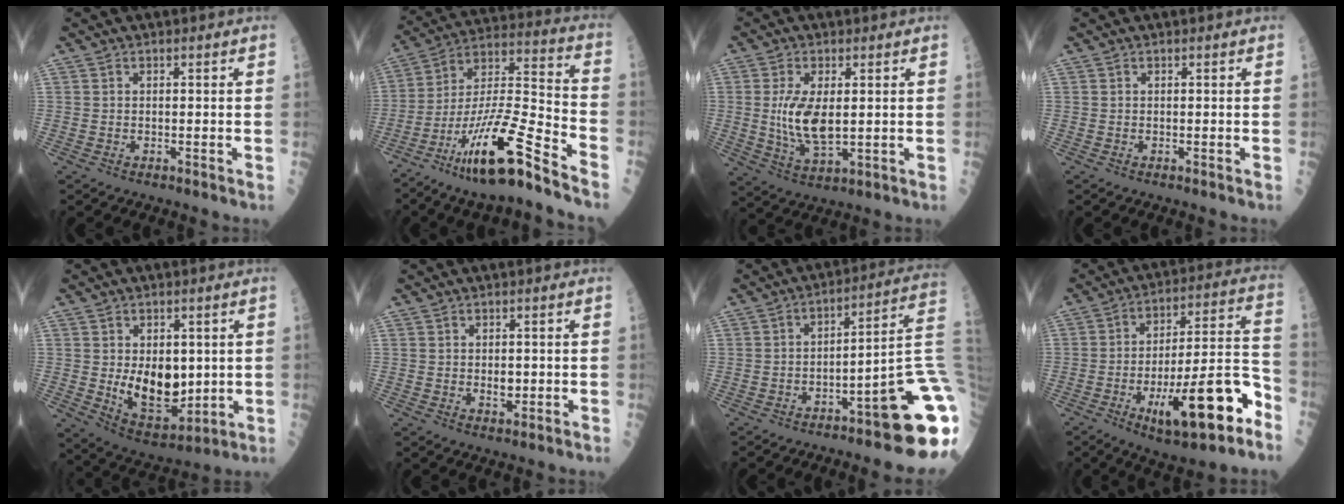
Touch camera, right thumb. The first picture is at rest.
{"total": 19.9, "force": [-12.6, 2.7, 15.2], "torque": [-0.315, 0.058, -0.226]}
{"total": 9.2, "force": [0.8, 3.9, 8.3], "torque": [-0.160, -0.016, 0.023]}
{"total": 0.0}
{"total": 12.3, "force": [0.3, 7.6, 9.6], "torque": [-0.108, -0.025, 0.026]}
{"total": 2.1, "force": [0.0, 1.3, 1.7], "torque": [-0.016, -0.003, 0.003]}
{"total": 17.8, "force": [-6.2, 3.1, 16.4], "torque": [-0.162, 0.044, -0.082]}
{"total": 20.8, "force": [-9.1, 5.8, 17.8], "torque": [-0.273, 0.042, -0.133]}